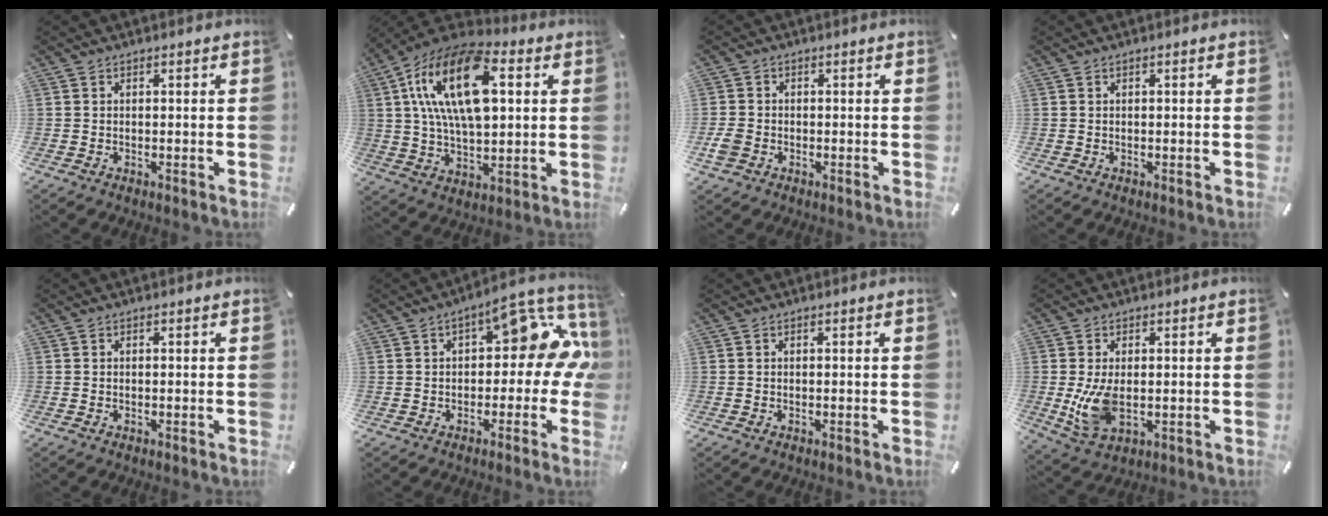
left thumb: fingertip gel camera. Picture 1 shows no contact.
{"total": 21.4, "force": [6.8, 11.1, 16.9], "torque": [-0.333, -0.003, 0.111]}
{"total": 4.1, "force": [-1.0, 3.9, 1.1], "torque": [-0.017, 0.004, -0.018]}
{"total": 0.0}
{"total": 0.0}
{"total": 12.8, "force": [4.6, 6.1, 10.4], "torque": [-0.125, -0.037, 0.071]}
{"total": 0.0}
{"total": 8.6, "force": [-0.4, 5.0, 7.0], "torque": [-0.150, -0.014, -0.010]}